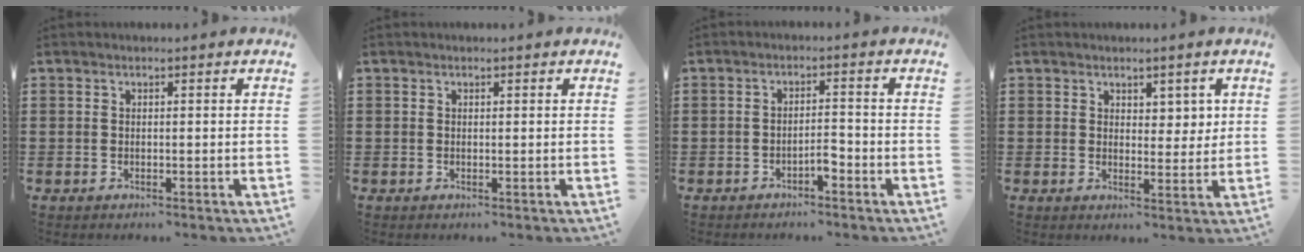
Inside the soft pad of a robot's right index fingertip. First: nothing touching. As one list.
[{"total": 0.0}, {"total": 2.5, "force": [-1.8, 0.6, 1.6], "torque": [-0.032, 0.005, -0.036]}, {"total": 2.9, "force": [1.9, 2.0, 1.0], "torque": [-0.010, 0.004, 0.031]}]